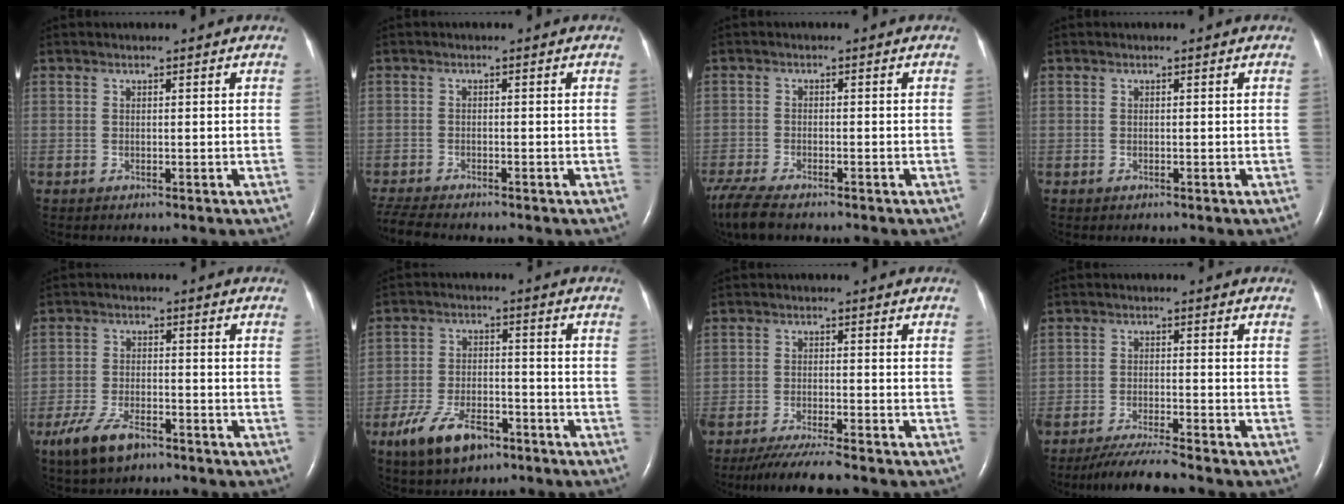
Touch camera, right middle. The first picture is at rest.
{"total": 5.6, "force": [-5.1, 0.9, 2.3], "torque": [-0.044, -0.013, -0.086]}
{"total": 8.6, "force": [-6.9, 2.1, 4.7], "torque": [-0.093, -0.022, -0.123]}
{"total": 0.8, "force": [-0.7, 0.3, 0.1], "torque": [-0.004, -0.001, -0.013]}
{"total": 7.2, "force": [-4.8, 2.7, 4.6], "torque": [-0.102, -0.009, -0.086]}
{"total": 9.6, "force": [-6.0, 4.3, 6.2], "torque": [-0.128, -0.003, -0.104]}
{"total": 7.2, "force": [-6.2, -0.1, 3.6], "torque": [-0.058, -0.022, -0.104]}
{"total": 6.4, "force": [-5.8, -0.6, 2.6], "torque": [-0.045, -0.024, -0.103]}